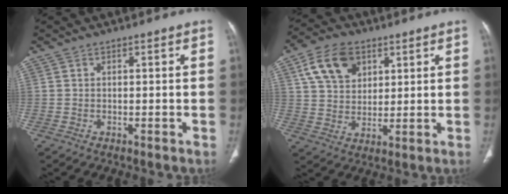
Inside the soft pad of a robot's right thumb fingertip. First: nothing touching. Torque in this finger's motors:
{"motor_torque": [0.79, 1.29, 0.49, 0.59, 0.13]}